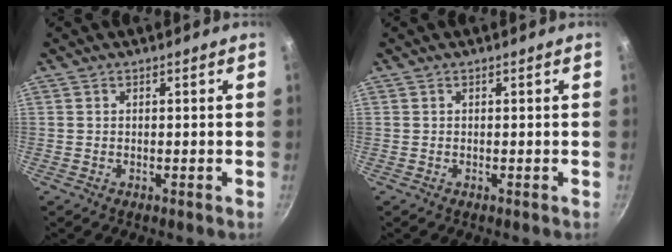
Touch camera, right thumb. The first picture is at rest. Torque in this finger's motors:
{"motor_torque": [0.34, 0.65, 0.43, -0.27, -0.03]}